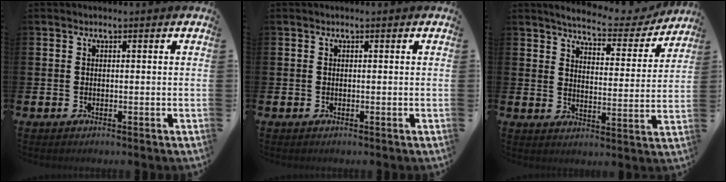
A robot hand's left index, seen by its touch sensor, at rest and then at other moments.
{"total": 0.0}
{"total": 5.9, "force": [5.6, 0.8, 1.5], "torque": [-0.043, -0.038, 0.092]}